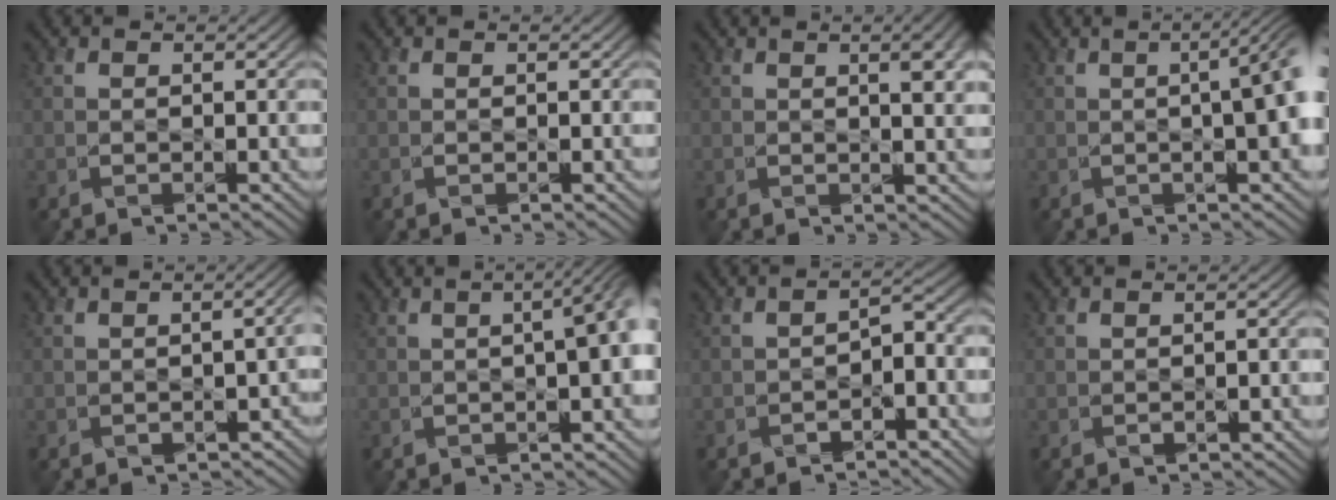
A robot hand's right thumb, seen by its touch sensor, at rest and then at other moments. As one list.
[{"total": 0.0}, {"total": 4.7, "force": [1.5, 1.3, 4.3], "torque": [-0.055, 0.006, 0.023]}, {"total": 8.6, "force": [-0.1, 2.7, 8.1], "torque": [-0.064, 0.018, -0.023]}, {"total": 3.5, "force": [-1.4, 1.5, 2.8], "torque": [-0.033, -0.009, -0.013]}, {"total": 7.9, "force": [0.1, 3.2, 7.2], "torque": [-0.057, 0.025, -0.021]}, {"total": 3.9, "force": [-2.8, 1.6, 2.2], "torque": [-0.027, -0.004, -0.050]}, {"total": 1.4, "force": [-0.9, 0.4, 1.0], "torque": [-0.019, -0.005, -0.010]}]